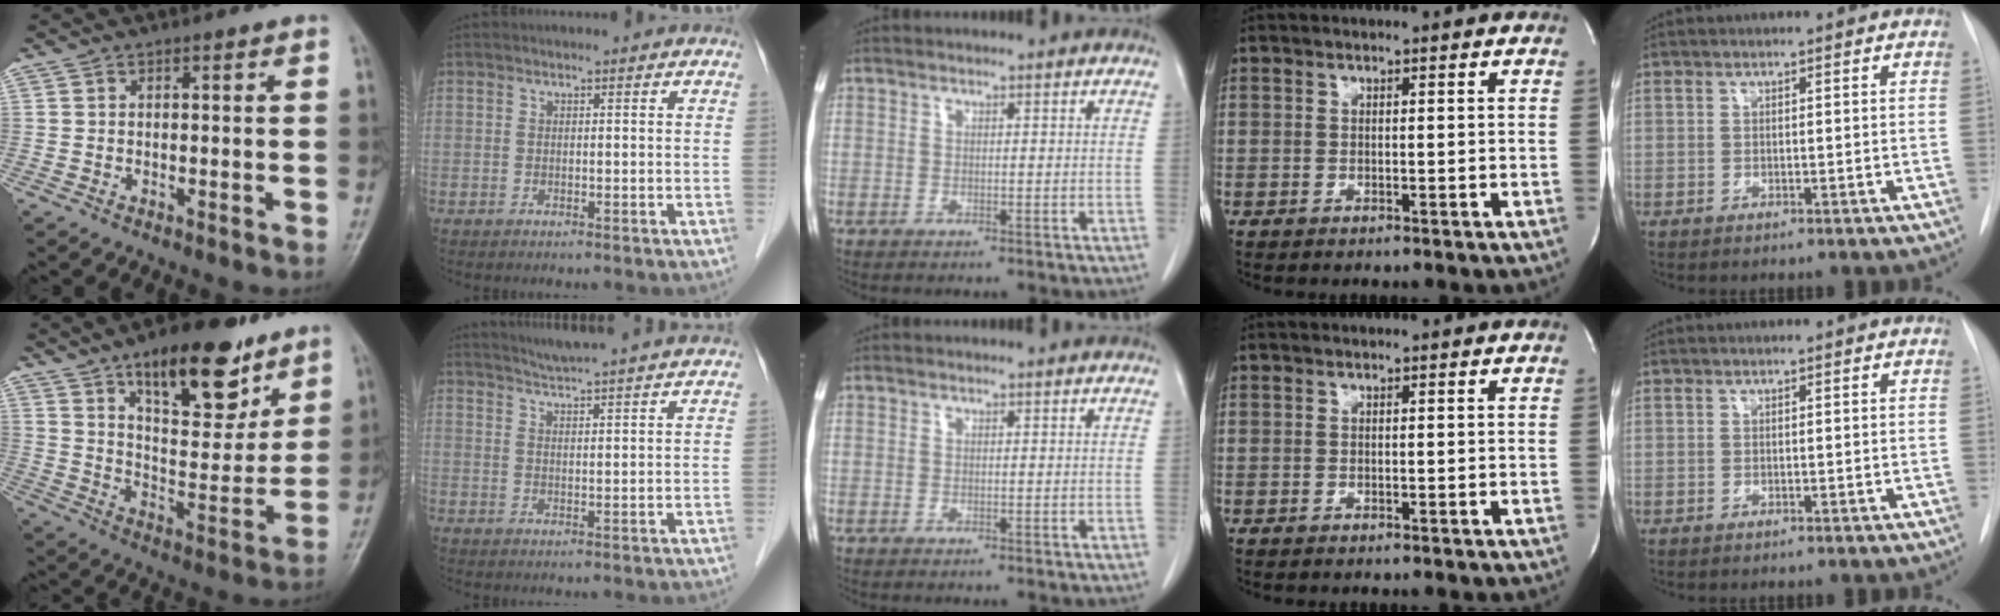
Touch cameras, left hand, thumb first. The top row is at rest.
{"thumb": {"total": 19.4, "force": [11.9, 8.0, 13.0], "torque": [-0.144, -0.064, 0.191]}, "index": {"total": 13.6, "force": [12.5, -0.2, 5.1], "torque": [-0.084, 0.002, 0.161]}}